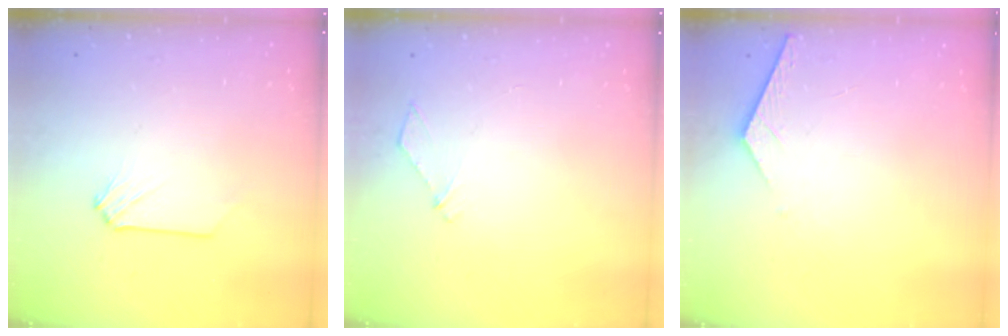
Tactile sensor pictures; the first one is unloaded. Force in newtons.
{"total": 4.2, "press": 4.1, "slide": 0.6}
{"total": 5.3, "press": 5.3, "slide": 0.5}